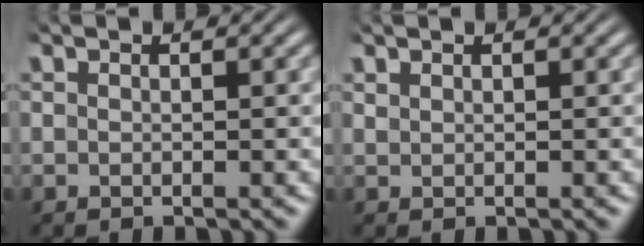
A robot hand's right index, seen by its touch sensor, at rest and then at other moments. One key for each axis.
{"total": 0.6, "fx": 0.6, "fy": 0.2, "fz": -0.2, "tx": -0.001, "ty": -0.001, "tz": 0.014}